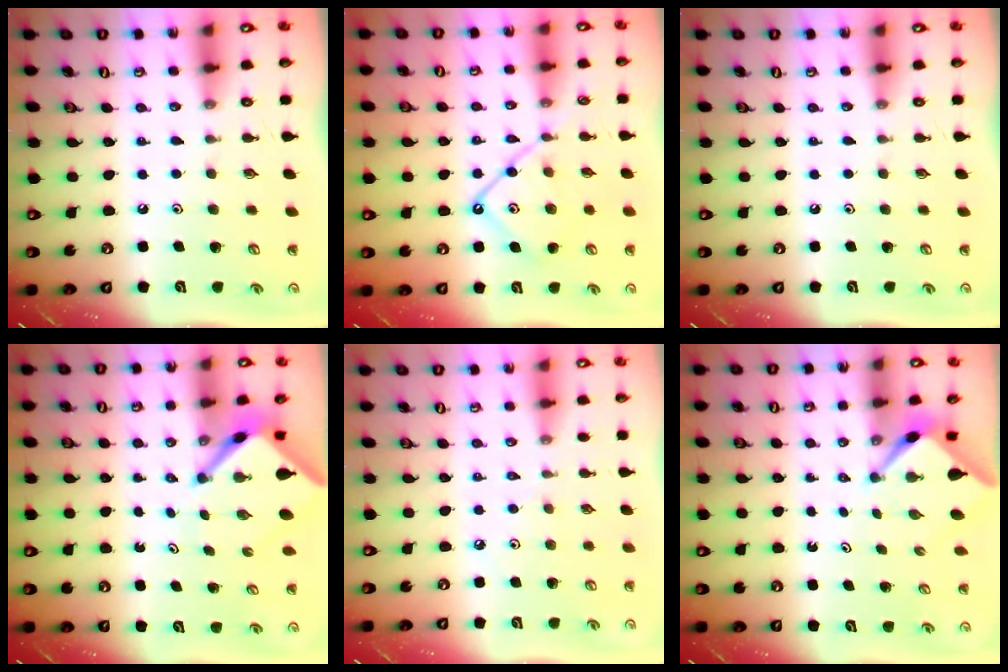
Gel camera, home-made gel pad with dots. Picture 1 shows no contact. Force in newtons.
{"total": 11.0, "press": 11.0, "slide": 1.0}
{"total": 0.0}
{"total": 4.8, "press": 4.8, "slide": 0.4}
{"total": 2.1, "press": 2.0, "slide": 0.4}
{"total": 2.7, "press": 2.7, "slide": 0.3}